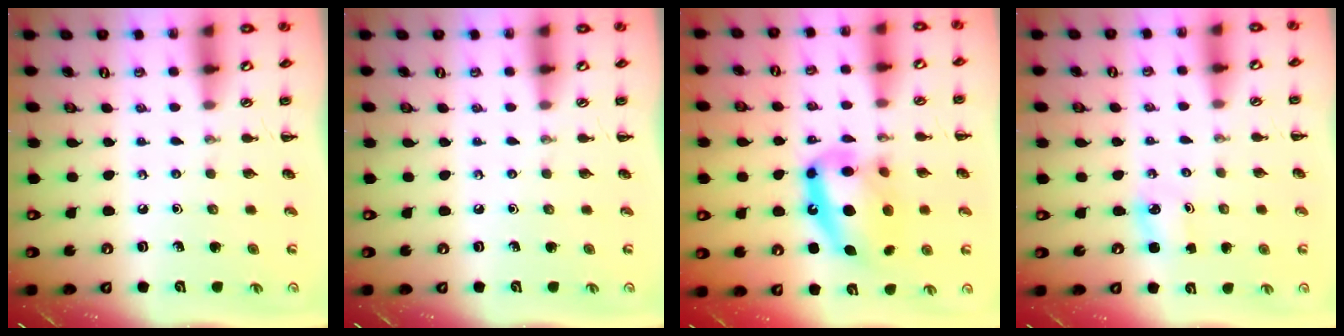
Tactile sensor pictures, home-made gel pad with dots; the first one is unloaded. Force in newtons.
{"total": 0.0}
{"total": 16.3, "press": 15.7, "slide": 4.4}
{"total": 1.9, "press": 1.8, "slide": 0.3}